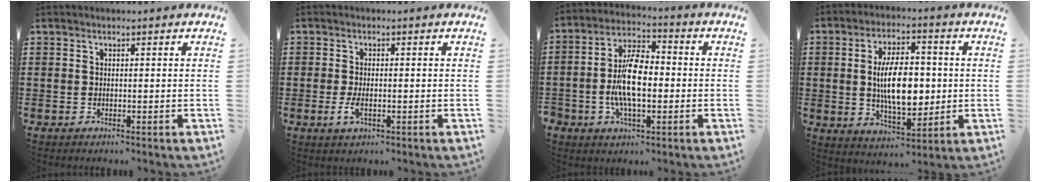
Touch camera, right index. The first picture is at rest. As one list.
[{"total": 2.6, "force": [-0.6, 0.9, 2.3], "torque": [-0.059, -0.008, -0.015]}, {"total": 9.0, "force": [-1.4, 4.4, 7.7], "torque": [-0.168, 0.003, -0.031]}, {"total": 10.3, "force": [0.3, 5.0, 9.0], "torque": [-0.157, 0.001, -0.002]}]